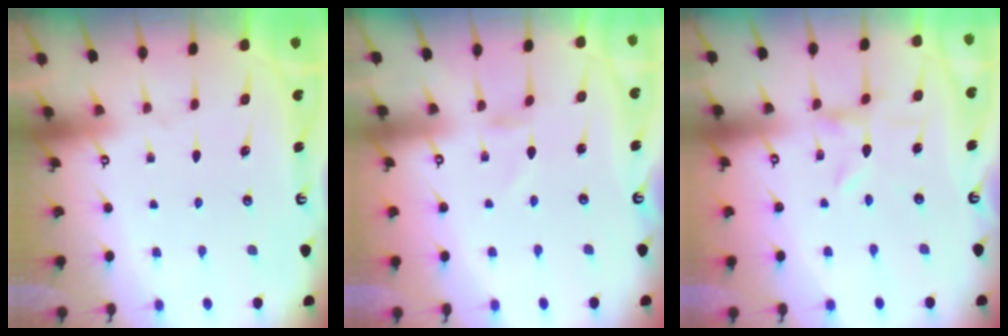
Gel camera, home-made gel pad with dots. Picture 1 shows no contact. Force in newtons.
{"total": 0.8, "press": 0.8, "slide": 0.1}
{"total": 2.9, "press": 2.9, "slide": 0.4}